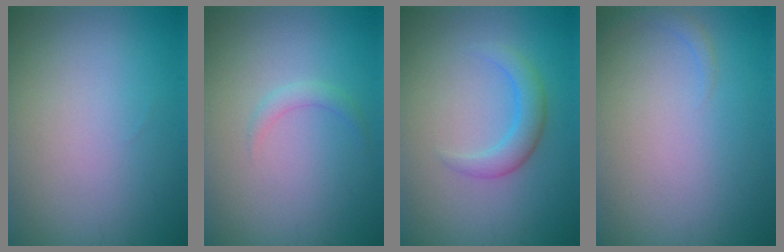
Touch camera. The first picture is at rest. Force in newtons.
{"total": 1.1, "press": 1.1, "slide": 0.1}
{"total": 2.6, "press": 2.6, "slide": 0.0}
{"total": 0.8, "press": 0.8, "slide": 0.1}